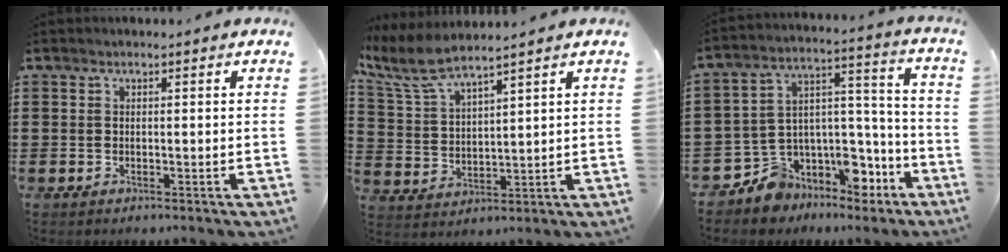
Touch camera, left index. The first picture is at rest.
{"total": 6.9, "force": [6.0, 0.7, 3.4], "torque": [-0.090, -0.026, 0.106]}
{"total": 9.2, "force": [-6.9, 5.8, 2.0], "torque": [-0.040, 0.007, -0.115]}